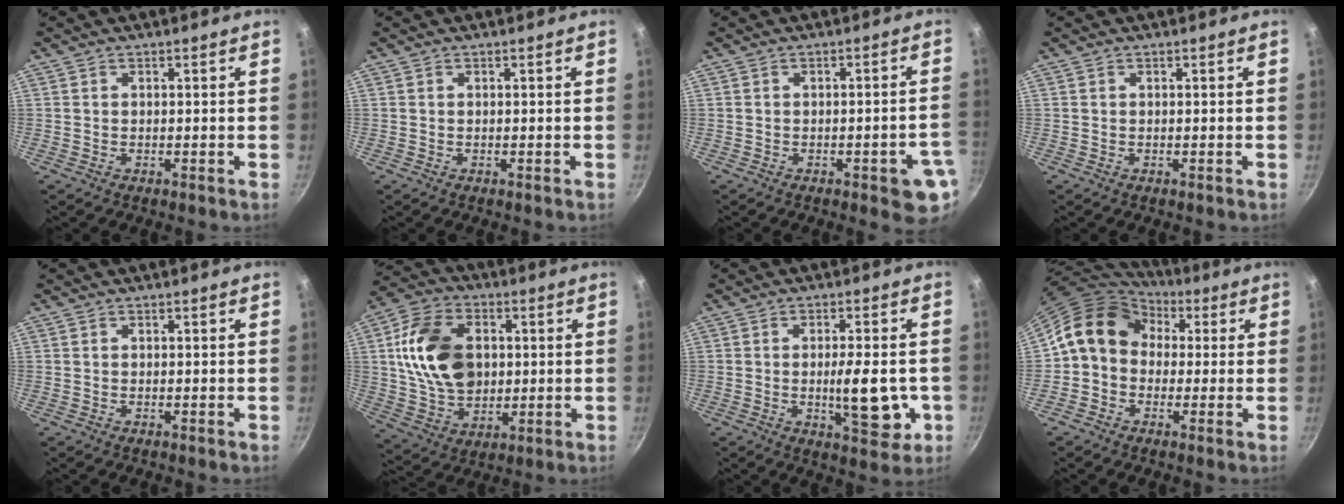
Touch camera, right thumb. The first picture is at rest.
{"total": 0.0}
{"total": 7.6, "force": [-2.8, 2.3, 6.7], "torque": [-0.059, 0.018, -0.026]}
{"total": 0.0}
{"total": 0.0}
{"total": 17.6, "force": [2.5, 12.5, 12.2], "torque": [-0.199, -0.001, 0.046]}
{"total": 10.6, "force": [-1.8, 3.9, 9.7], "torque": [-0.124, -0.007, -0.021]}
{"total": 12.8, "force": [2.1, 10.6, 6.9], "torque": [-0.092, 0.033, 0.012]}